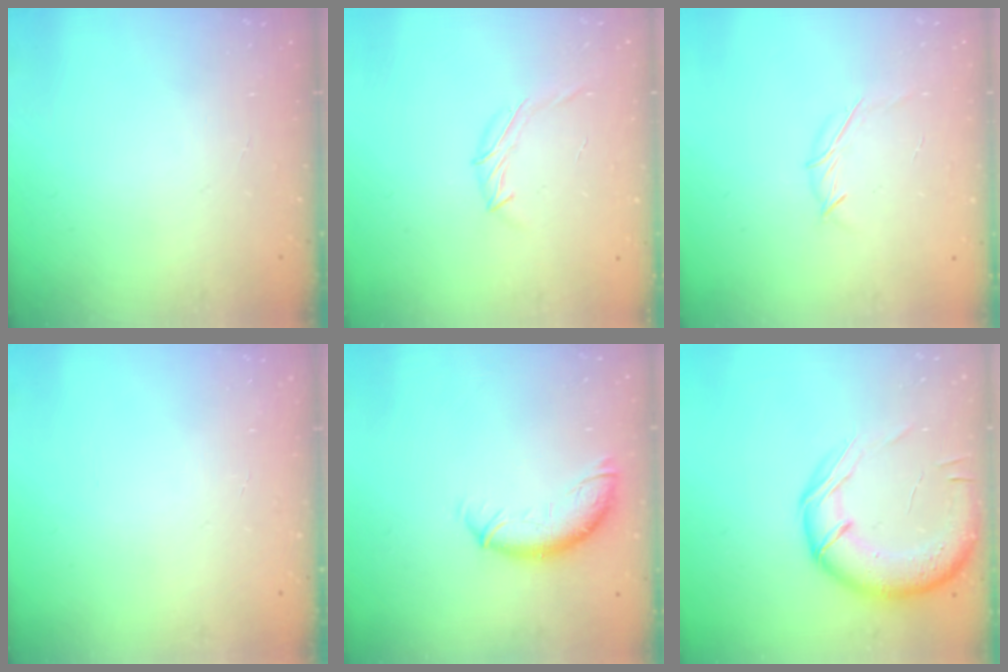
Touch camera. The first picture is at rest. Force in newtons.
{"total": 6.4, "press": 6.3, "slide": 1.4}
{"total": 3.9, "press": 3.8, "slide": 0.8}
{"total": 0.0}
{"total": 10.3, "press": 10.3, "slide": 0.8}
{"total": 16.7, "press": 16.5, "slide": 2.5}